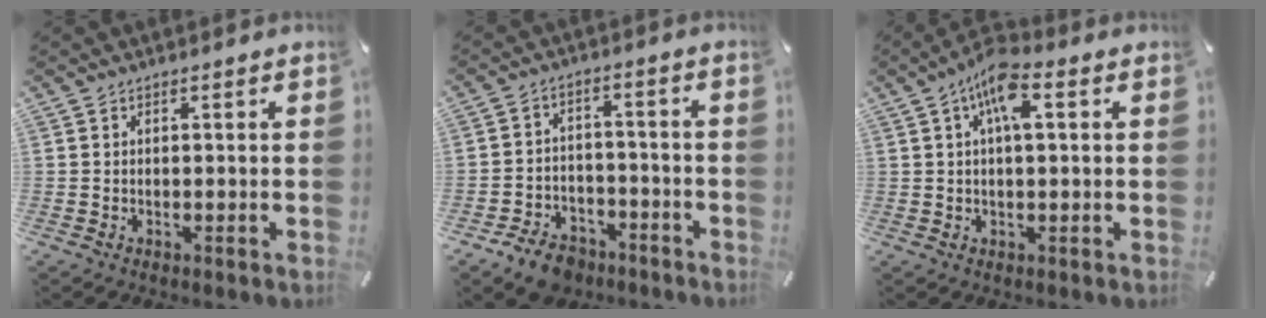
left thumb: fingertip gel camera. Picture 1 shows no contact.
{"total": 7.5, "force": [-5.8, 4.2, 2.1], "torque": [-0.030, 0.040, -0.107]}
{"total": 8.0, "force": [2.4, 3.1, 6.9], "torque": [-0.121, 0.006, 0.038]}